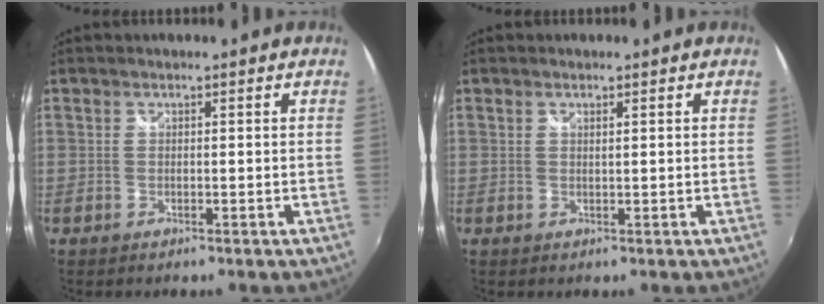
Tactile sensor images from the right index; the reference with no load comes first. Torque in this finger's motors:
{"motor_torque": [-0.03, 0.21, 0.05, 0.00]}